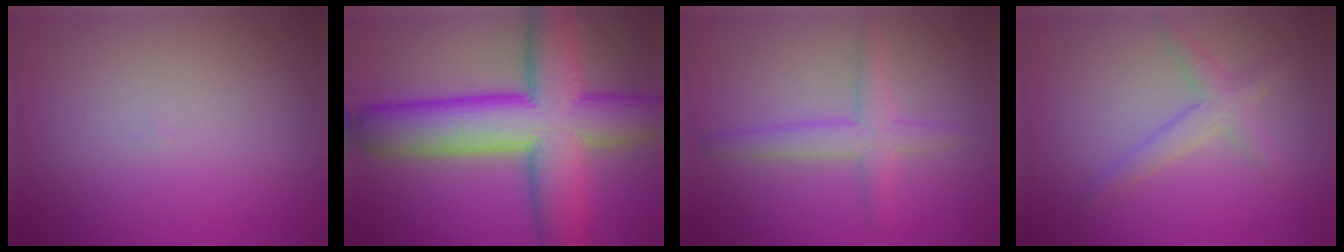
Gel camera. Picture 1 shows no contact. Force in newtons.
{"total": 12.6, "press": 12.6, "slide": 0.5}
{"total": 2.7, "press": 2.7, "slide": 0.2}
{"total": 2.2, "press": 2.2, "slide": 0.1}